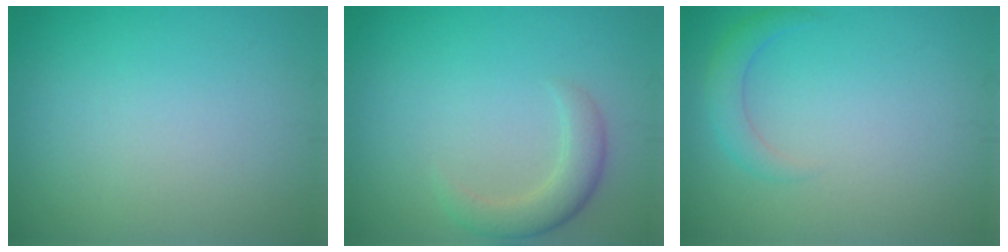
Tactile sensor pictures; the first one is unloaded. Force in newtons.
{"total": 2.8, "press": 2.8, "slide": 0.0}
{"total": 2.0, "press": 2.0, "slide": 0.2}